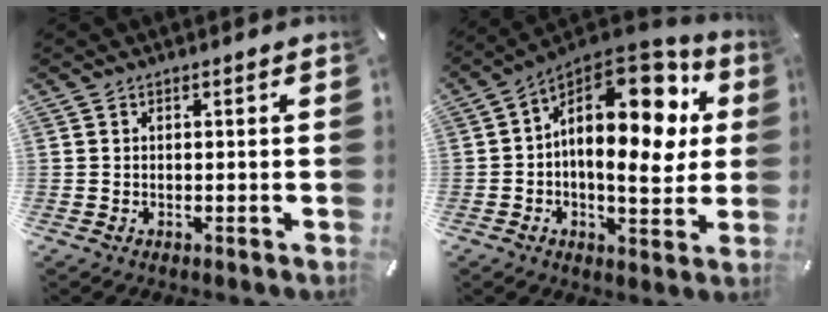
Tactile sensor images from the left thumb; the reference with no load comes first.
{"total": 19.4, "force": [5.2, 11.4, 14.8], "torque": [-0.221, -0.042, 0.085]}